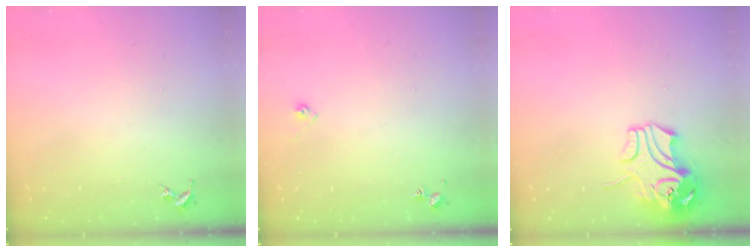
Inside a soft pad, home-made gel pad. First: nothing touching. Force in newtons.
{"total": 4.8, "press": 4.7, "slide": 0.6}
{"total": 12.1, "press": 12.0, "slide": 1.7}